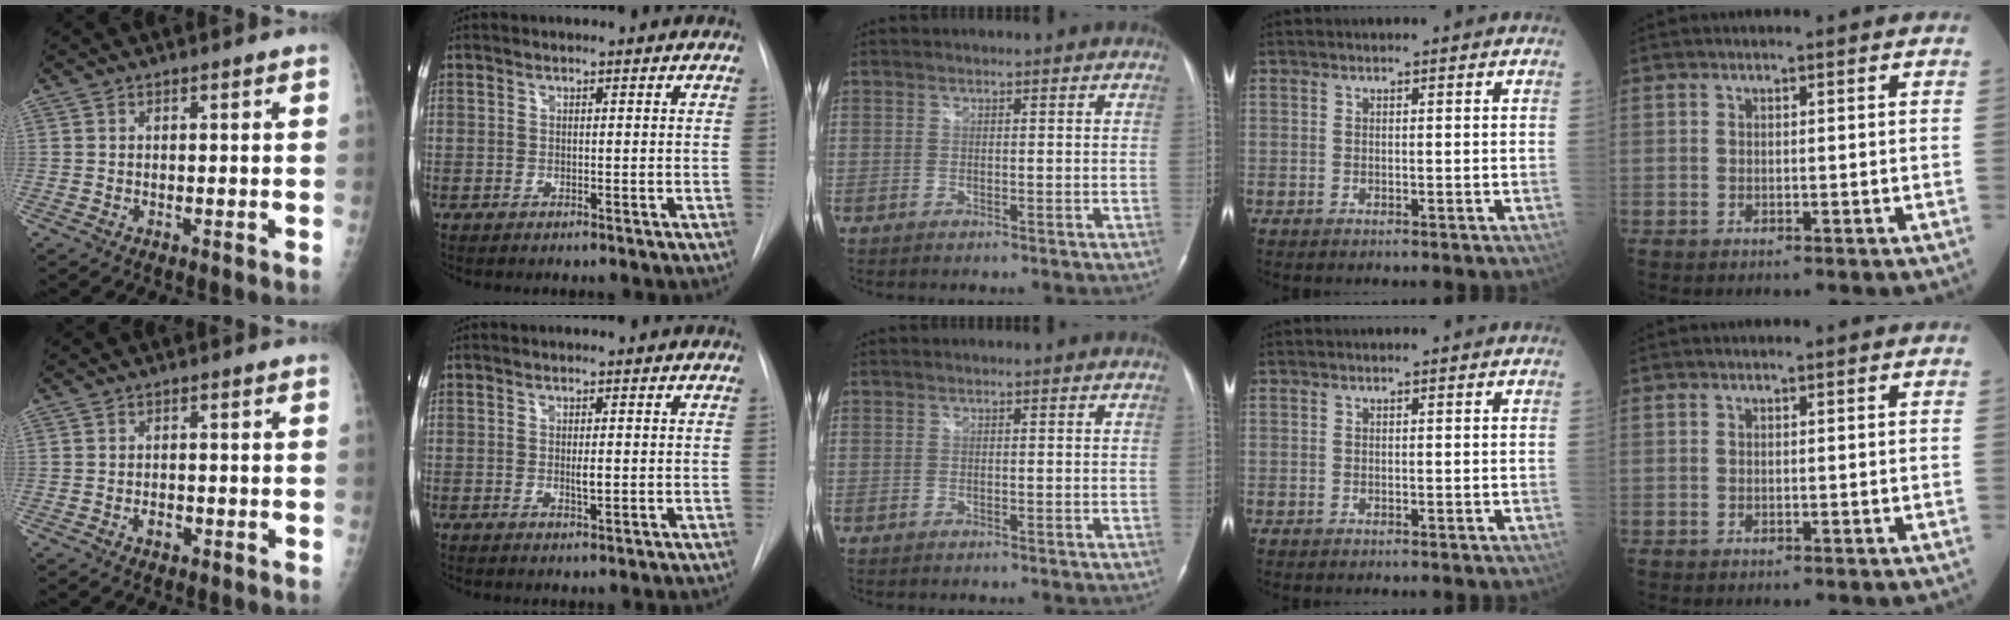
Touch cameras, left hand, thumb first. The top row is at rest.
{"thumb": {"total": 1.9, "force": [-0.8, 1.2, 1.1], "torque": [-0.013, 0.005, -0.012]}, "index": {"total": 1.6, "force": [-0.1, 0.4, 1.6], "torque": [-0.030, -0.004, 0.000]}}